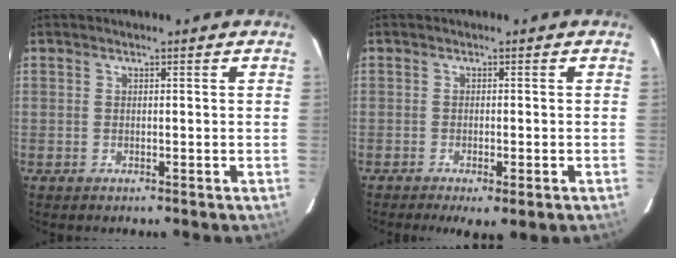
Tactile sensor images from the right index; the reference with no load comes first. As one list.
[{"total": 5.0, "force": [-3.1, 1.1, 3.7], "torque": [-0.050, -0.014, -0.043]}]